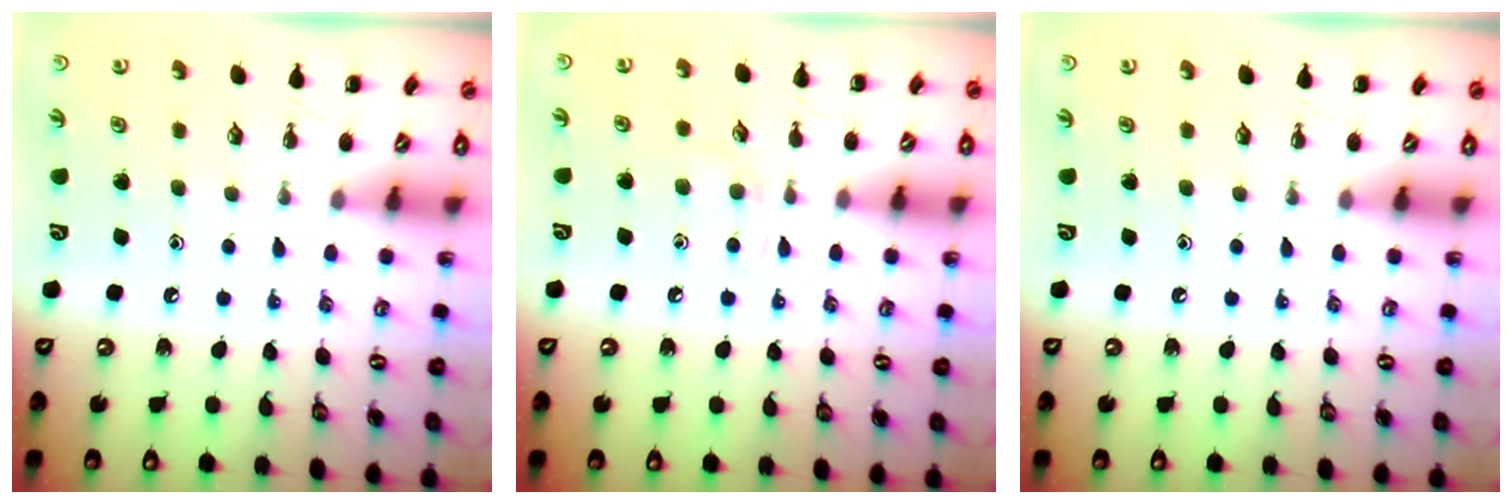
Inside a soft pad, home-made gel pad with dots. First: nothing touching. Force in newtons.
{"total": 3.1, "press": 2.9, "slide": 1.1}
{"total": 0.0}